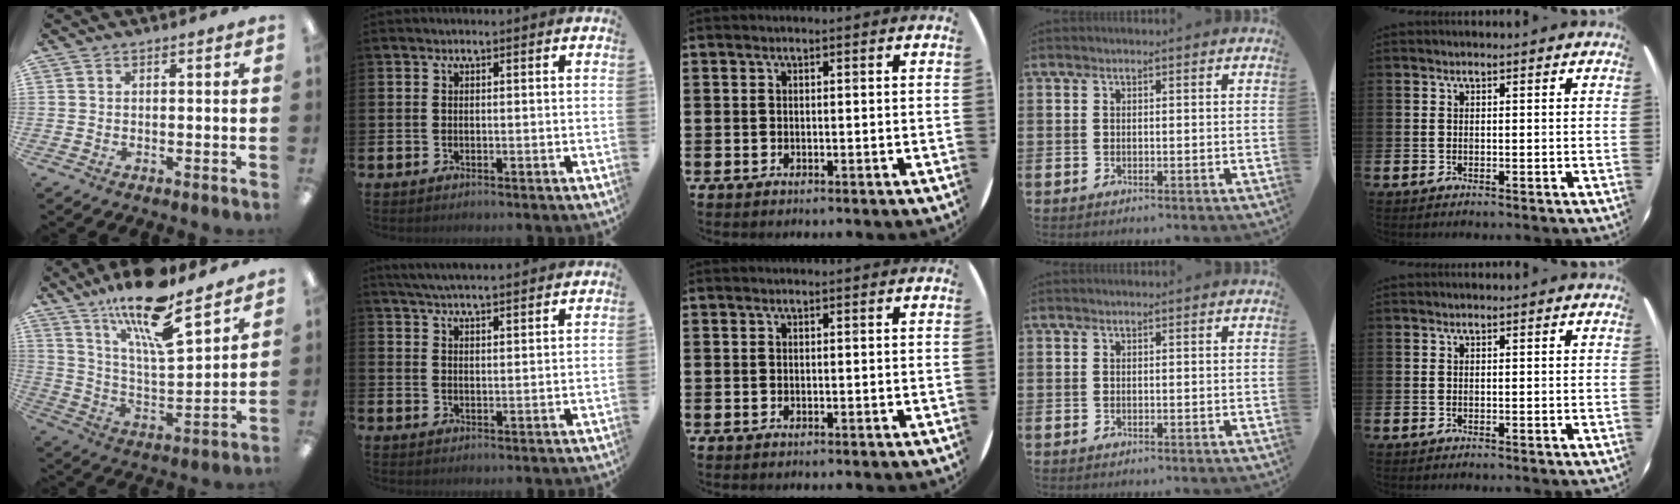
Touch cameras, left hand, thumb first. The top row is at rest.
{"thumb": {"total": 18.4, "force": [13.9, 4.6, 11.1], "torque": [-0.198, -0.085, 0.234]}, "index": {"total": 4.8, "force": [4.7, -0.2, 0.7], "torque": [-0.032, -0.021, 0.086]}}